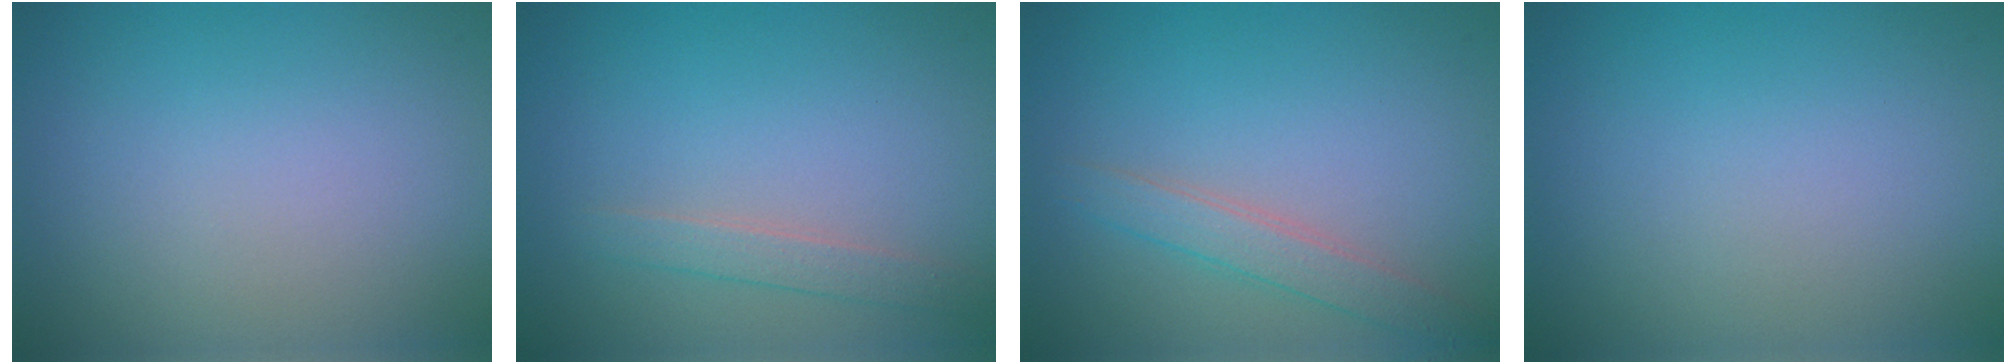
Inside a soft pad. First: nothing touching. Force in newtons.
{"total": 1.6, "press": 1.6, "slide": 0.2}
{"total": 2.3, "press": 2.3, "slide": 0.1}
{"total": 0.0}